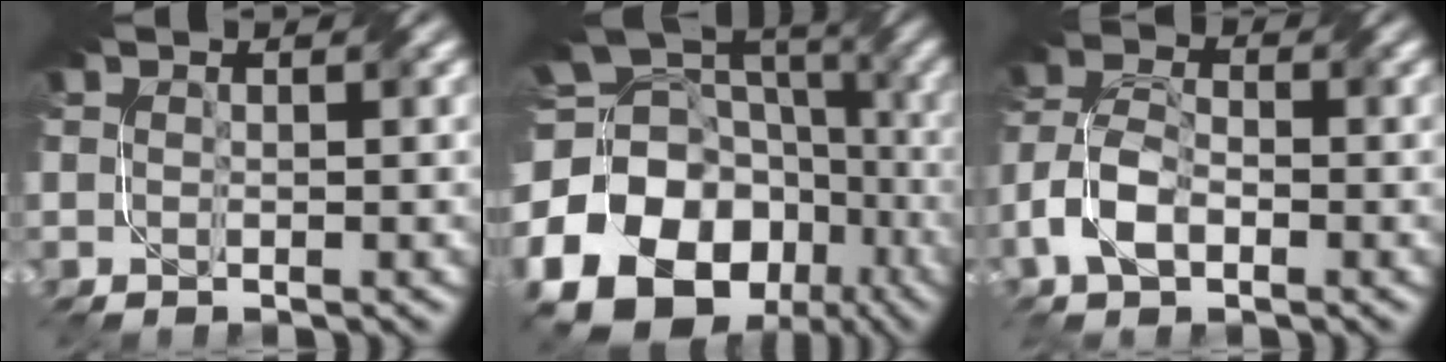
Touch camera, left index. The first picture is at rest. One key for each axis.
{"total": 23.9, "fx": -9.0, "fy": 19.9, "fz": 9.8, "tx": -0.178, "ty": -0.031, "tz": -0.166}
{"total": 4.4, "fx": -2.1, "fy": 2.5, "fz": 3.0, "tx": -0.065, "ty": 0.006, "tz": -0.047}